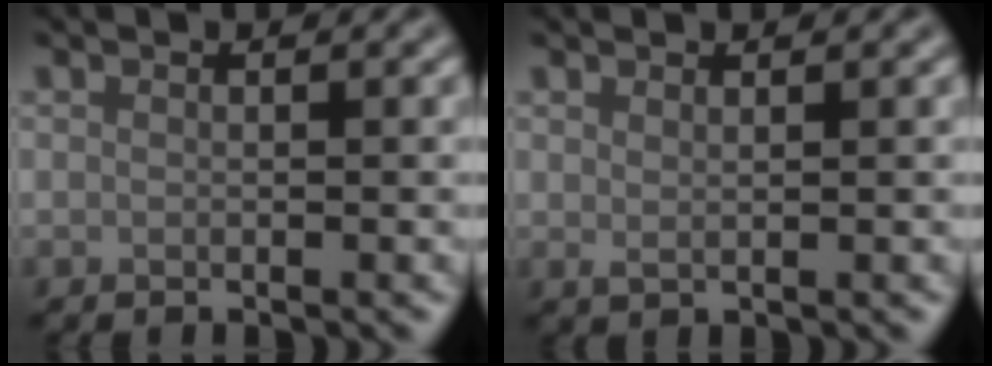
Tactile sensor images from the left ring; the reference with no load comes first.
{"total": 0.9, "force": [0.6, 0.3, 0.6], "torque": [-0.010, -0.002, 0.012]}